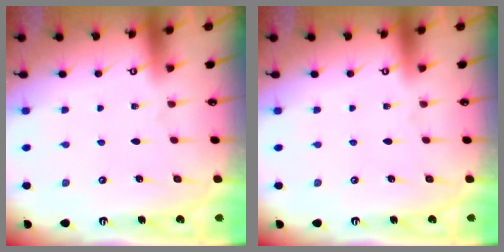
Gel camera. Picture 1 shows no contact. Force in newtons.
{"total": 0.0}